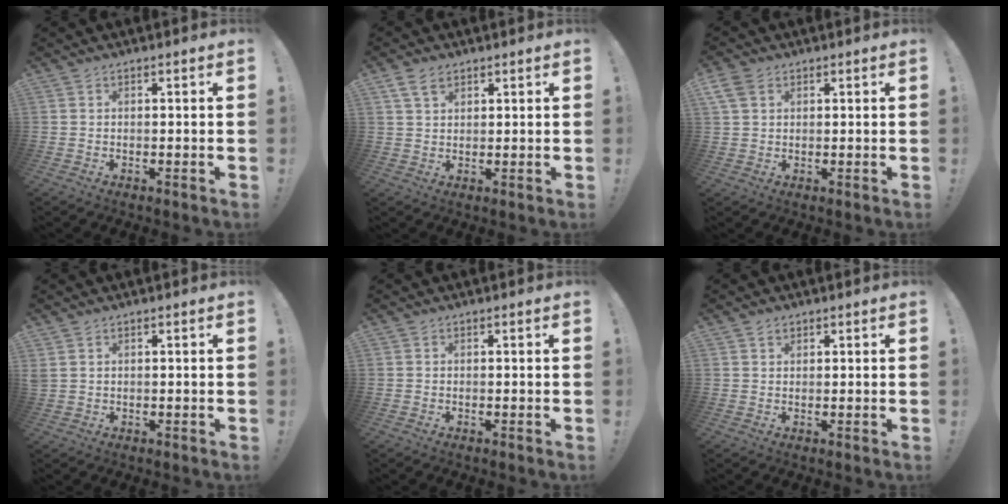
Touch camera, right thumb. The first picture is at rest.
{"total": 5.0, "force": [2.9, 2.9, 2.8], "torque": [-0.048, -0.006, 0.055]}
{"total": 5.3, "force": [2.7, 3.4, 3.0], "torque": [-0.055, 0.000, 0.055]}
{"total": 1.6, "force": [0.8, 1.0, 0.9], "torque": [-0.026, 0.005, 0.017]}
{"total": 0.0}
{"total": 1.2, "force": [0.9, 0.7, 0.4], "torque": [-0.002, -0.002, 0.017]}